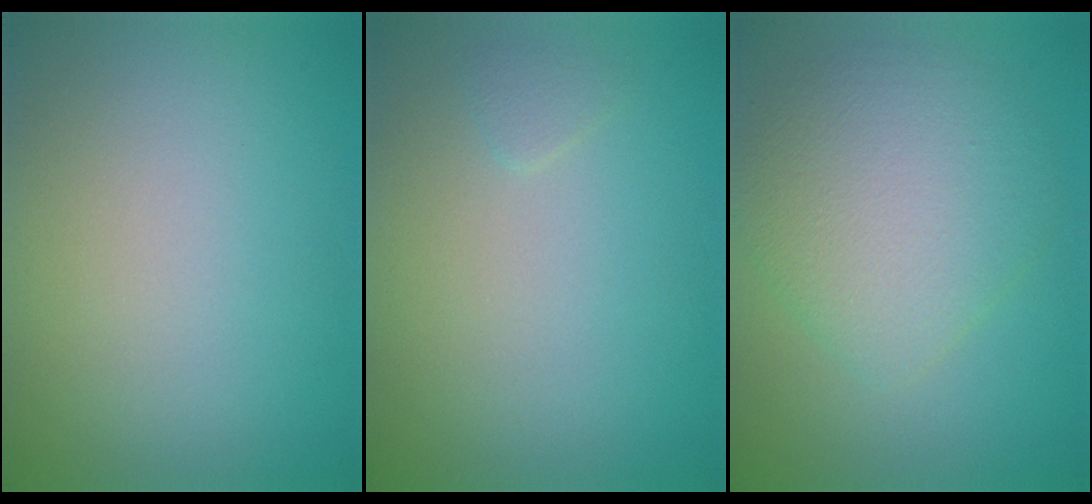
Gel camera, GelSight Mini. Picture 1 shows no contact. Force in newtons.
{"total": 0.6, "press": 0.6, "slide": 0.0}
{"total": 5.8, "press": 5.8, "slide": 0.2}